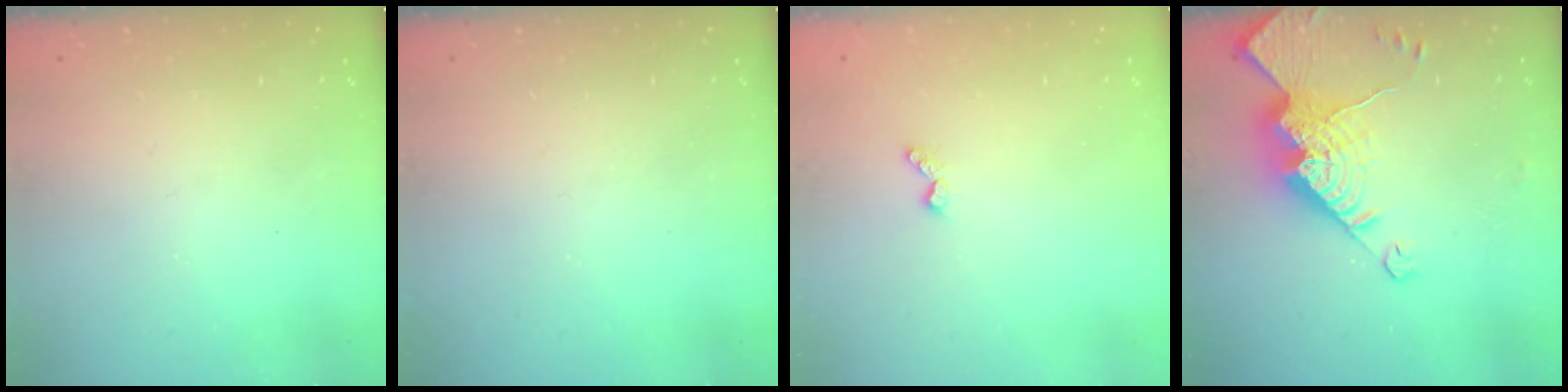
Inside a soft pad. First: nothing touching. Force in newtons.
{"total": 0.0}
{"total": 3.8, "press": 3.8, "slide": 0.6}
{"total": 18.6, "press": 18.5, "slide": 2.0}